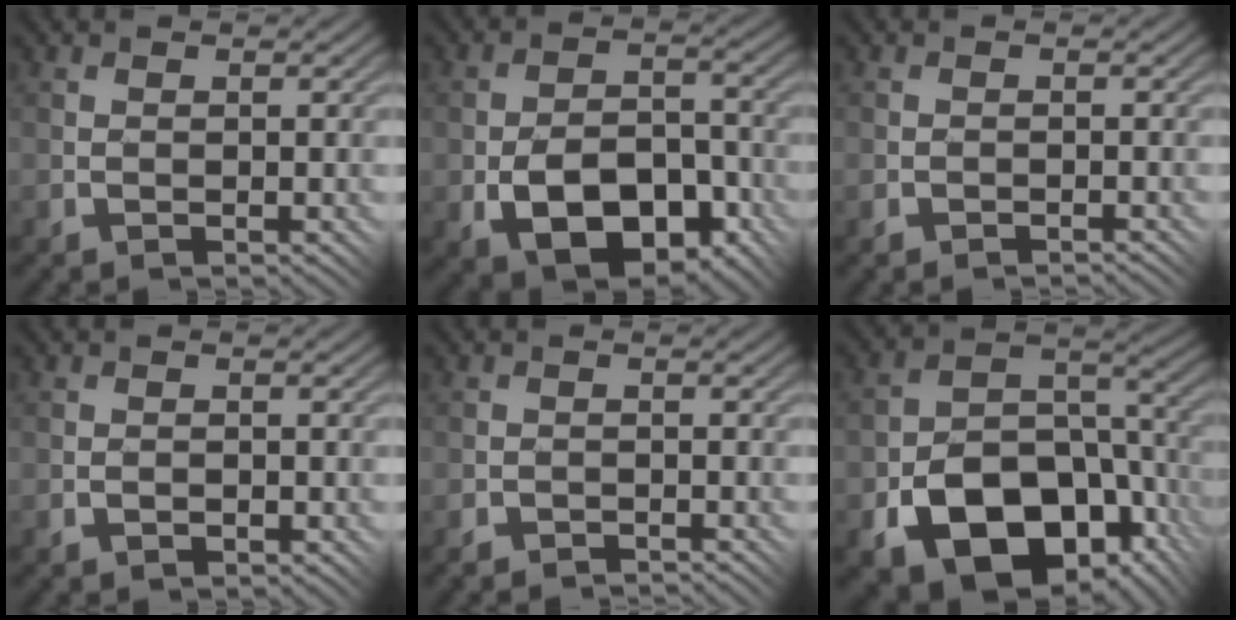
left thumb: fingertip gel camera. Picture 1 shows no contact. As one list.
[{"total": 10.6, "force": [-4.5, 6.0, 7.4], "torque": [-0.142, -0.009, -0.074]}, {"total": 0.8, "force": [-0.7, -0.1, -0.3], "torque": [0.006, 0.005, -0.018]}, {"total": 0.9, "force": [-0.6, 0.5, 0.4], "torque": [0.001, 0.004, -0.009]}, {"total": 1.3, "force": [-1.2, -0.1, -0.4], "torque": [0.008, 0.006, -0.029]}, {"total": 15.5, "force": [-7.3, 10.1, 9.3], "torque": [-0.148, -0.040, -0.111]}]